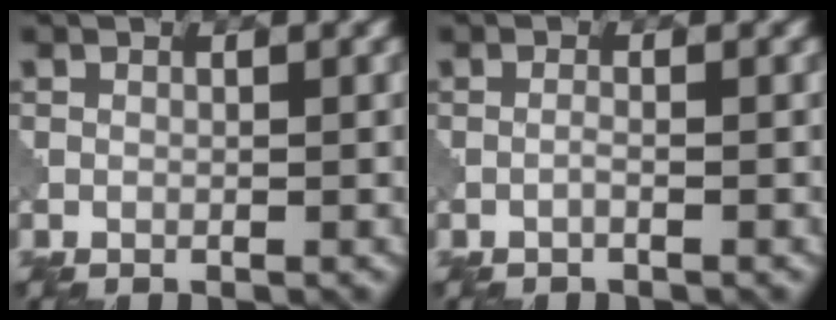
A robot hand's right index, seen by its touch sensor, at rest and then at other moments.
{"total": 0.6, "force": [-0.3, 0.1, 0.5], "torque": [-0.006, 0.002, -0.008]}